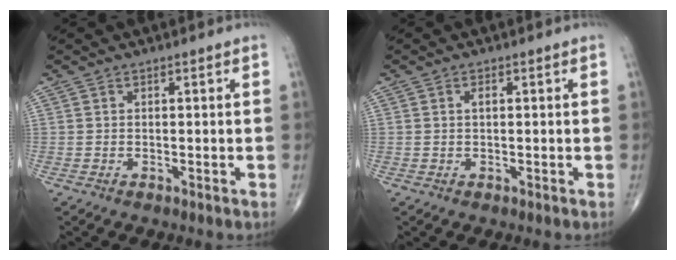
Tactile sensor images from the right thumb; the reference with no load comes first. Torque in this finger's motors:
{"motor_torque": [0.15, 0.45, 0.02, -0.08, 0.00]}